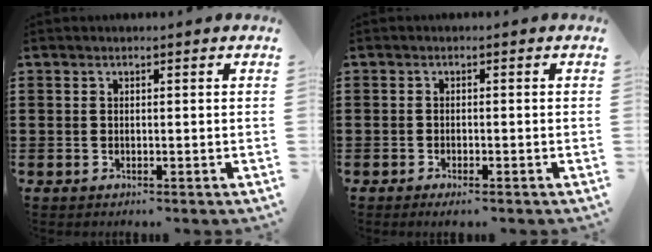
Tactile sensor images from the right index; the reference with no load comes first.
{"total": 1.0, "force": [-0.9, 0.1, 0.6], "torque": [-0.012, -0.004, -0.015]}